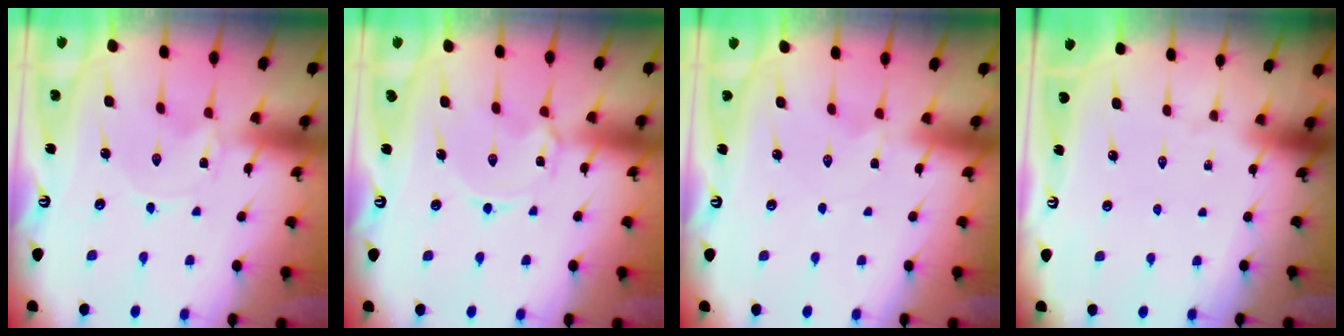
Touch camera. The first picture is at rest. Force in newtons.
{"total": 2.3, "press": 2.3, "slide": 0.4}
{"total": 2.1, "press": 2.1, "slide": 0.3}
{"total": 0.0}